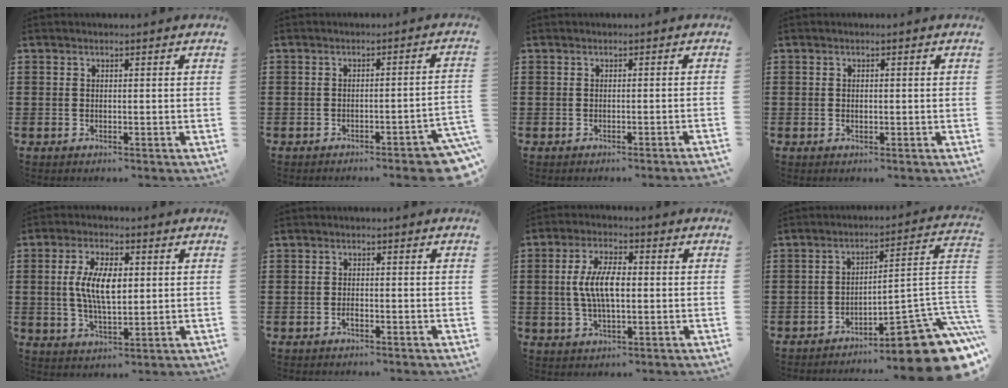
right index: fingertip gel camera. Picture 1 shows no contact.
{"total": 3.9, "force": [-3.0, -0.1, 2.4], "torque": [-0.039, -0.012, -0.054]}
{"total": 0.8, "force": [-0.6, -0.3, 0.5], "torque": [-0.009, -0.002, -0.013]}
{"total": 0.6, "force": [0.0, 0.4, 0.4], "torque": [-0.009, 0.002, 0.000]}
{"total": 8.2, "force": [0.8, 3.7, 7.3], "torque": [-0.148, 0.010, 0.012]}
{"total": 1.1, "force": [-0.7, 0.2, 0.8], "torque": [-0.018, -0.009, -0.011]}
{"total": 7.4, "force": [0.0, 2.9, 6.8], "torque": [-0.146, 0.002, -0.007]}
{"total": 12.2, "force": [-8.3, 2.3, 8.6], "torque": [-0.101, 0.019, -0.145]}